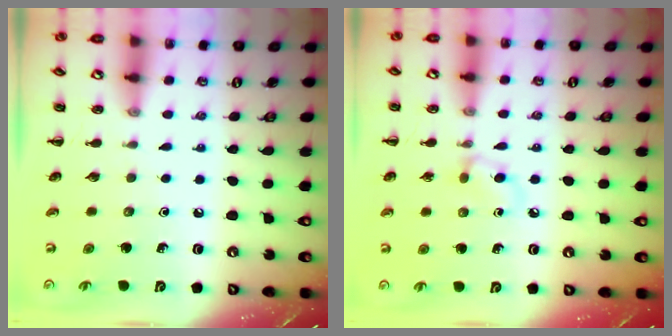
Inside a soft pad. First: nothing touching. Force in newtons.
{"total": 3.9, "press": 3.6, "slide": 1.5}